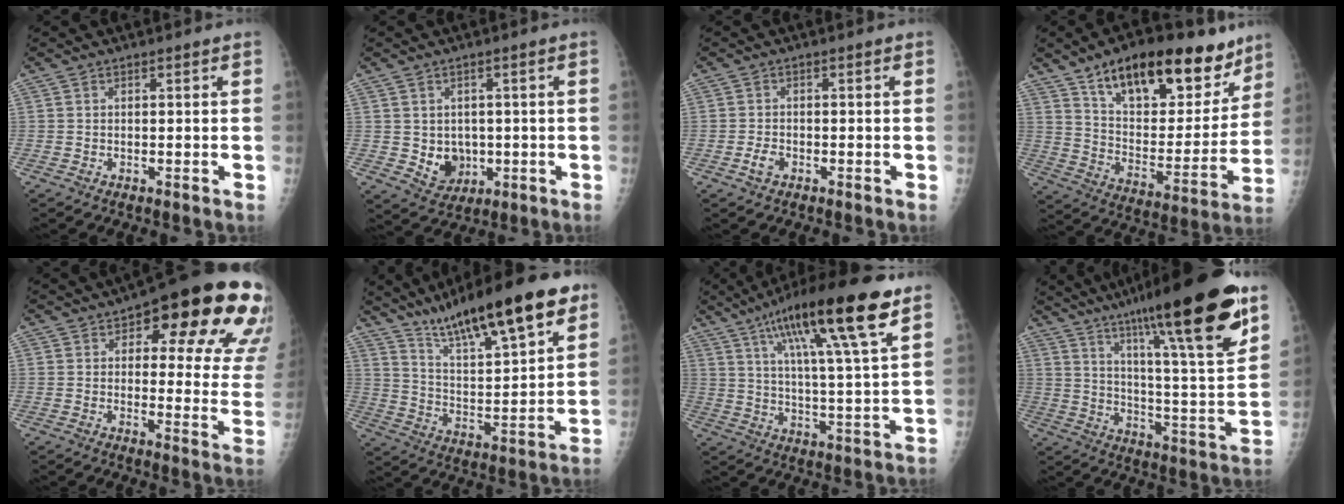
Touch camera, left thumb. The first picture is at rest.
{"total": 6.0, "force": [-0.4, 5.1, 3.1], "torque": [-0.020, -0.003, 0.010]}
{"total": 2.1, "force": [-1.0, 1.3, 1.2], "torque": [-0.025, 0.004, -0.021]}
{"total": 26.5, "force": [16.8, 11.9, 16.7], "torque": [-0.207, -0.052, 0.264]}
{"total": 23.8, "force": [11.2, 9.0, 19.1], "torque": [-0.191, -0.020, 0.135]}
{"total": 22.9, "force": [14.9, 5.1, 16.7], "torque": [-0.246, -0.046, 0.248]}
{"total": 21.5, "force": [11.6, 3.3, 17.8], "torque": [-0.288, -0.022, 0.189]}
{"total": 27.4, "force": [17.0, 3.7, 21.2], "torque": [-0.314, -0.053, 0.269]}